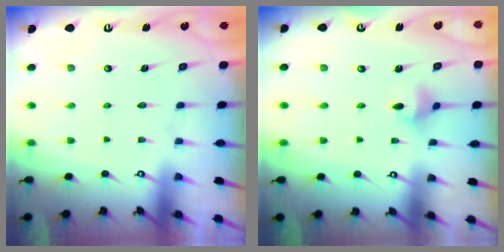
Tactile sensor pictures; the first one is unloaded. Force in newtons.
{"total": 3.0, "press": 3.0, "slide": 0.3}